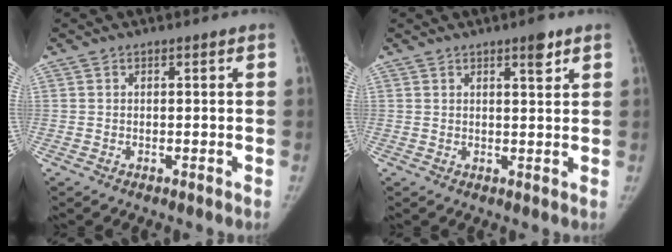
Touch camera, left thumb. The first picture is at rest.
{"total": 3.3, "force": [2.1, 0.8, 2.4], "torque": [-0.029, -0.012, 0.030]}